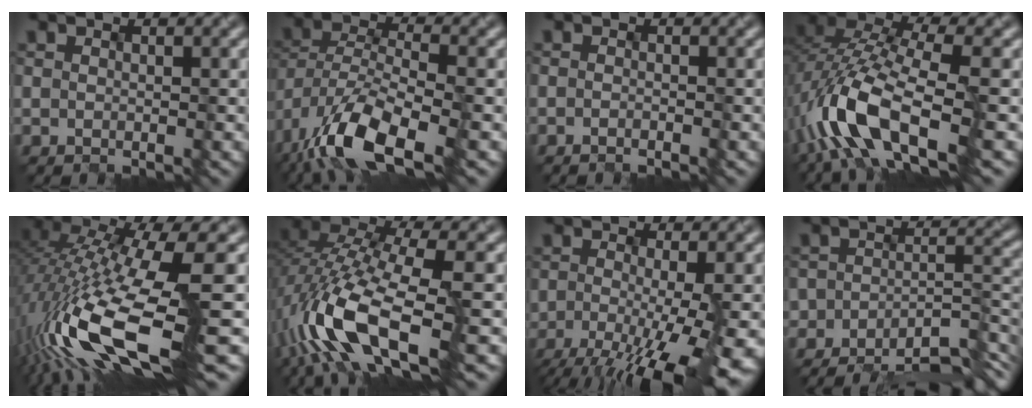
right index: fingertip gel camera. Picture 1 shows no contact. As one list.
[{"total": 9.9, "force": [-6.2, 3.7, 6.9], "torque": [-0.130, -0.011, -0.115]}, {"total": 0.7, "force": [-0.6, 0.1, 0.3], "torque": [-0.002, -0.001, -0.012]}, {"total": 10.6, "force": [-4.7, 4.0, 8.6], "torque": [-0.169, 0.011, -0.093]}, {"total": 14.9, "force": [-2.4, 4.3, 14.0], "torque": [-0.299, -0.006, -0.032]}, {"total": 11.6, "force": [-4.2, 4.3, 9.9], "torque": [-0.207, 0.005, -0.082]}, {"total": 12.4, "force": [-5.0, 3.5, 10.8], "torque": [-0.162, -0.022, -0.071]}, {"total": 10.1, "force": [-8.4, 2.9, 4.9], "torque": [-0.067, -0.009, -0.113]}]